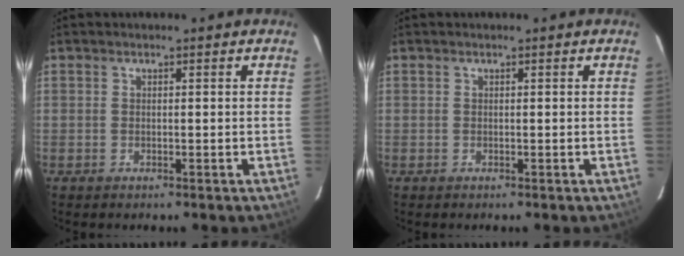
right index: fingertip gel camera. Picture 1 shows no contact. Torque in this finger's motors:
{"motor_torque": [0.00, 0.00, 0.02, 0.00]}